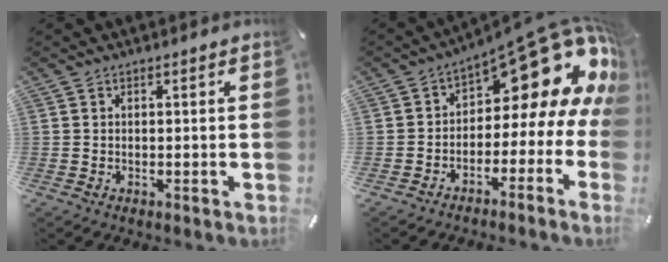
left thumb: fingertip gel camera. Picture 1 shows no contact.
{"total": 15.7, "force": [8.9, 7.5, 10.5], "torque": [-0.133, -0.075, 0.142]}